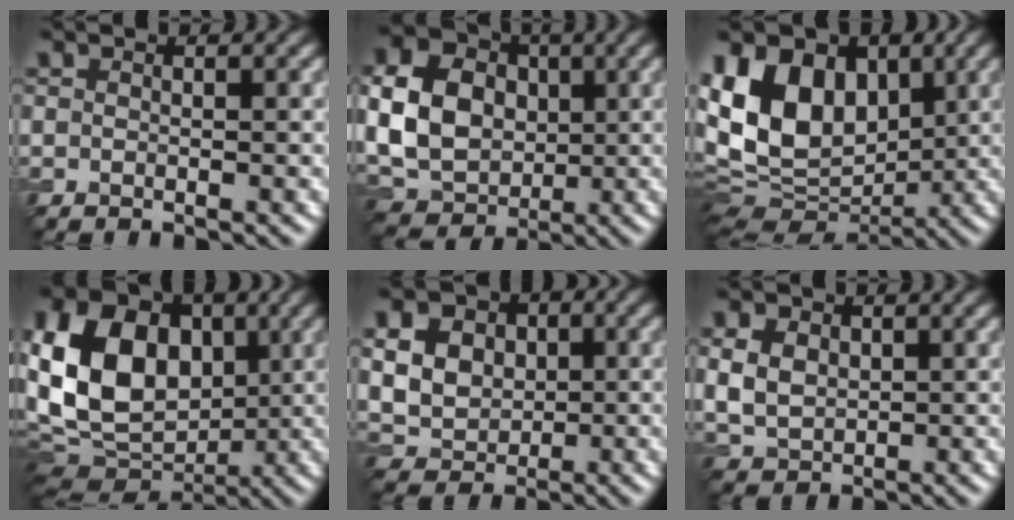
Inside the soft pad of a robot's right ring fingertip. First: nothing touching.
{"total": 8.8, "force": [0.6, 6.9, 5.5], "torque": [-0.129, 0.008, 0.005]}
{"total": 14.6, "force": [3.0, 10.6, 9.6], "torque": [-0.201, 0.020, 0.061]}
{"total": 12.3, "force": [1.2, 9.1, 8.2], "torque": [-0.170, 0.005, 0.009]}
{"total": 13.2, "force": [4.3, 10.6, 6.6], "torque": [-0.140, 0.030, 0.072]}
{"total": 4.4, "force": [0.8, 3.4, 2.6], "torque": [-0.069, 0.003, 0.016]}